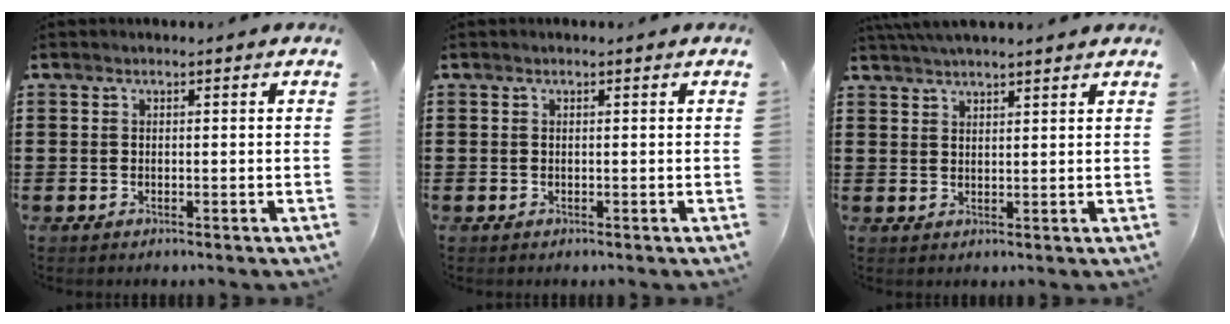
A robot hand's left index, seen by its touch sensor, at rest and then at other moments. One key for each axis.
{"total": 0.0}
{"total": 3.0, "fx": 2.9, "fy": 0.1, "fz": 0.9, "tx": -0.023, "ty": 0.000, "tz": 0.055}